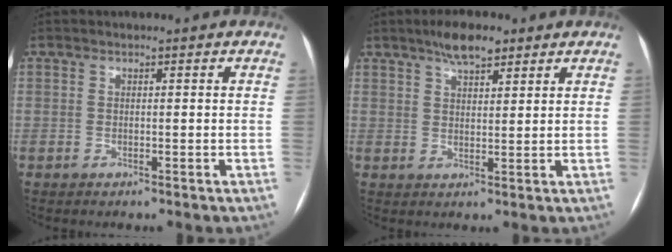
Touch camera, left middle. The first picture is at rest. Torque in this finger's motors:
{"motor_torque": [0.48, -0.45, 0.09, 0.01]}